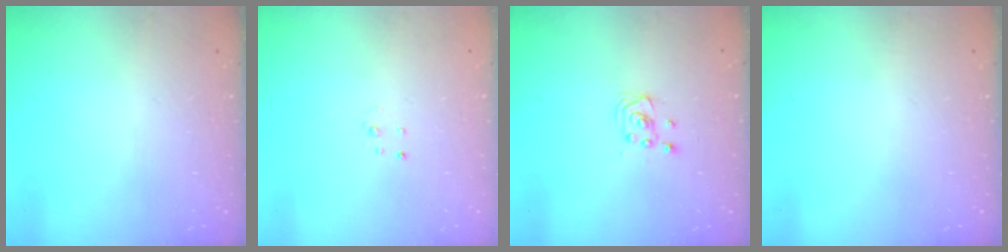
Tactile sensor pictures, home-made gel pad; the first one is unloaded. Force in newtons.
{"total": 2.7, "press": 2.7, "slide": 0.3}
{"total": 2.2, "press": 2.2, "slide": 0.3}
{"total": 0.0}